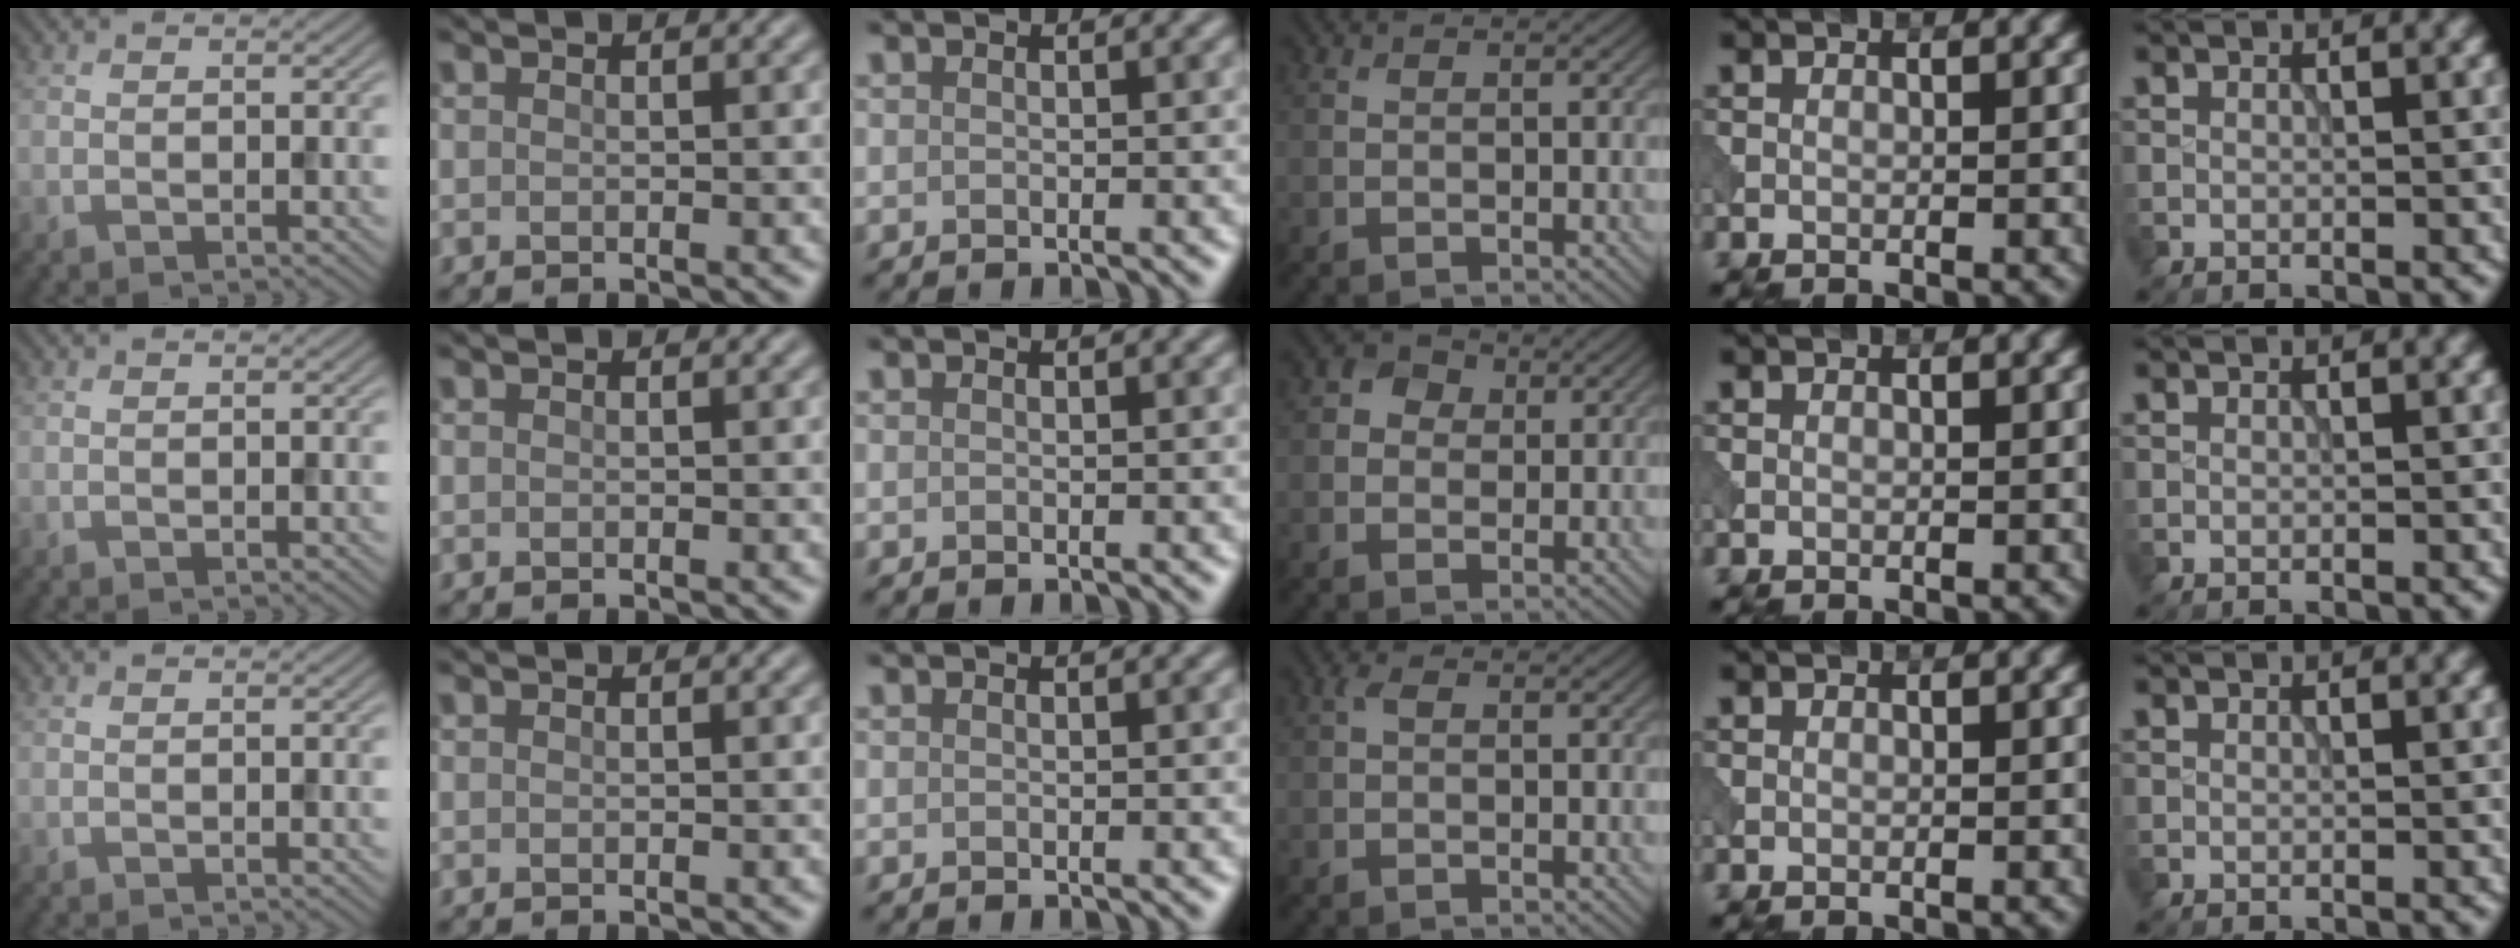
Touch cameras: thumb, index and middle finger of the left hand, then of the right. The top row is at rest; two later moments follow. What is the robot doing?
{"motion": "open", "object": "sandwich press"}